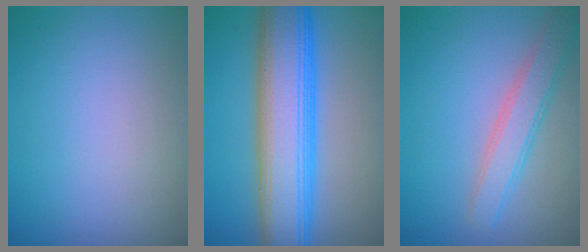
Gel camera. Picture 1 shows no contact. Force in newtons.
{"total": 10.1, "press": 10.1, "slide": 0.1}
{"total": 3.3, "press": 3.3, "slide": 0.2}